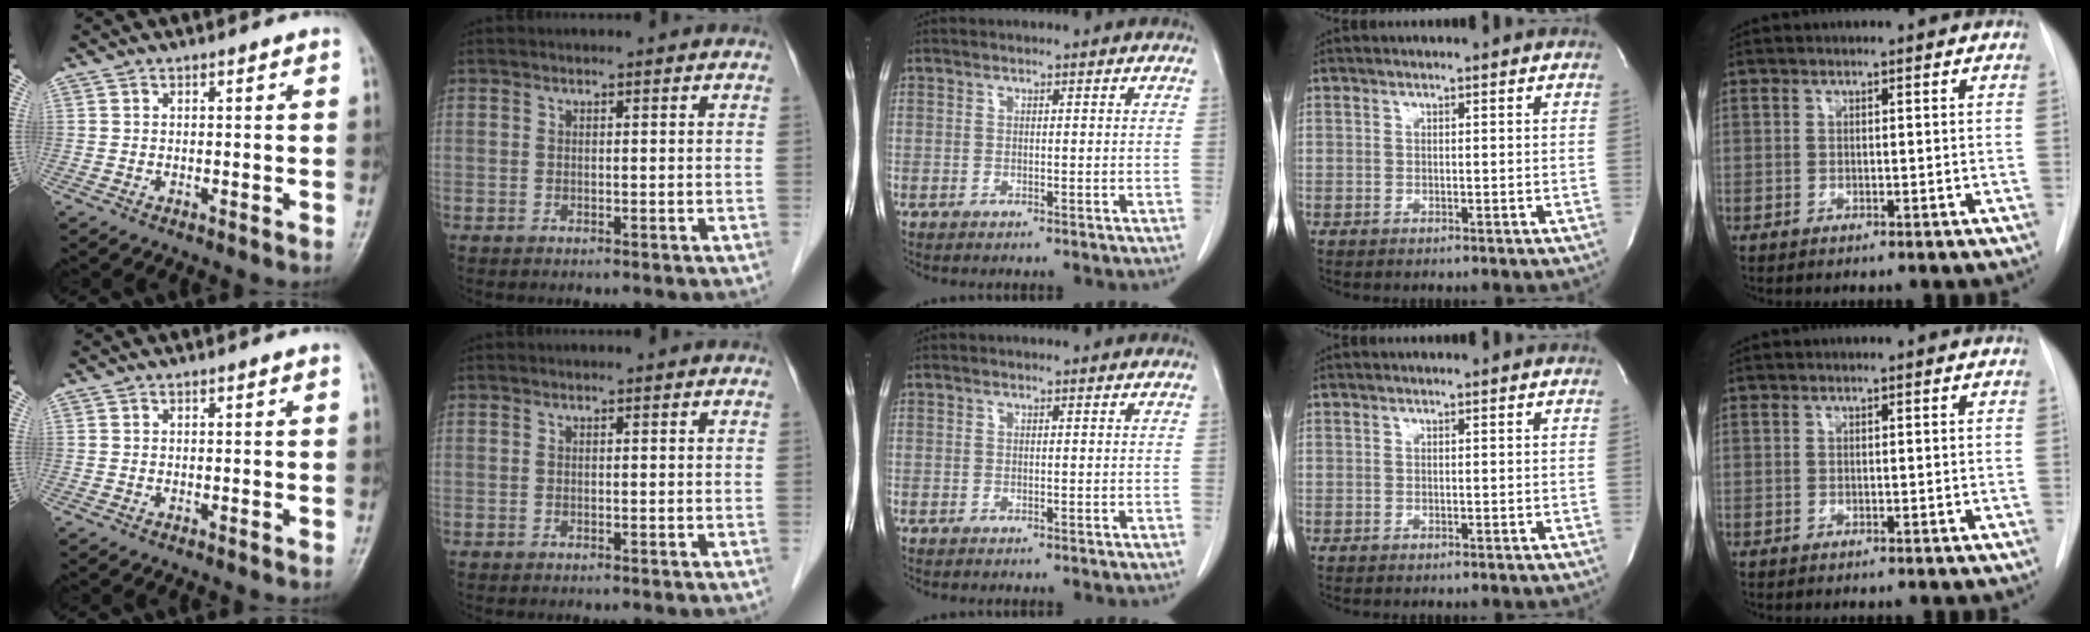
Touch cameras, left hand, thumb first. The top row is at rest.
{}